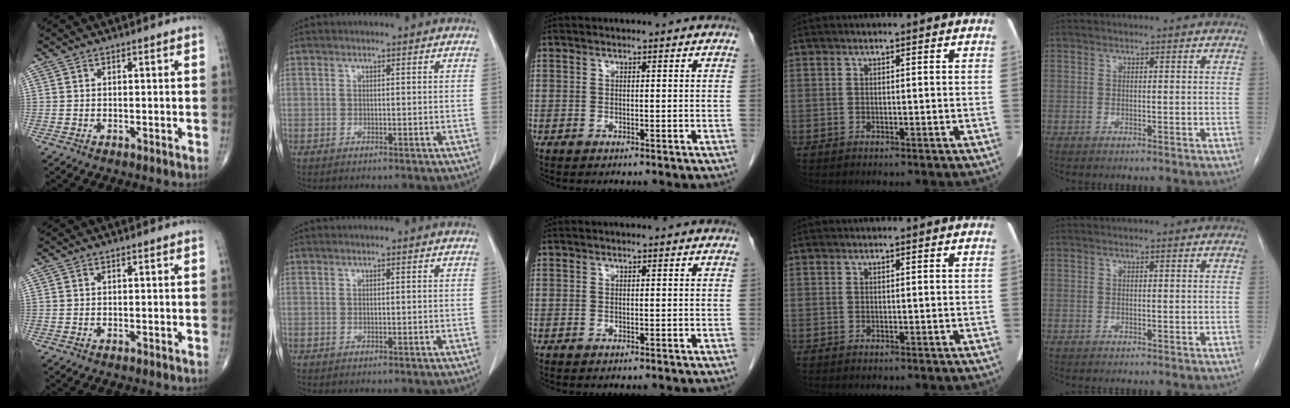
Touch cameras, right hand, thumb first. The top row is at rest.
{}